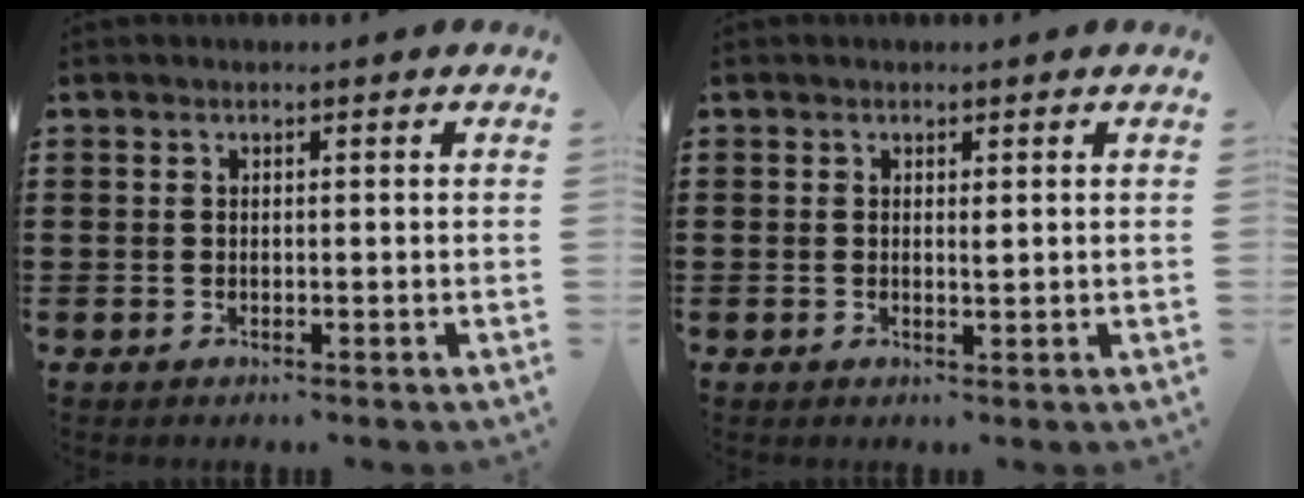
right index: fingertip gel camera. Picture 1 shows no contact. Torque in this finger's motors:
{"motor_torque": [2.14, 0.00, 0.06, 0.01]}